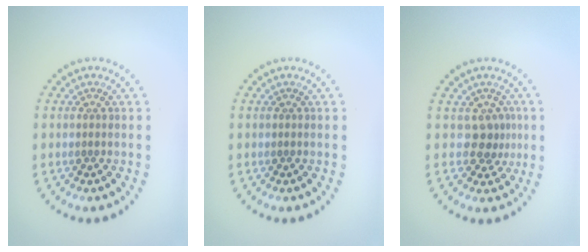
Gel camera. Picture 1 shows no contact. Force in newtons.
{"total": 0.0}
{"total": 2.2, "press": 1.6, "slide": 1.6}